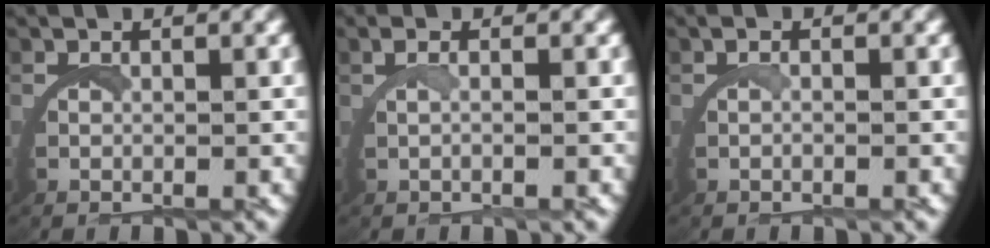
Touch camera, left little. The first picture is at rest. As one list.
[{"total": 1.2, "force": [0.0, -0.6, 1.1], "torque": [-0.030, 0.003, 0.003]}, {"total": 0.5, "force": [-0.3, -0.1, 0.4], "torque": [-0.010, 0.002, -0.005]}]